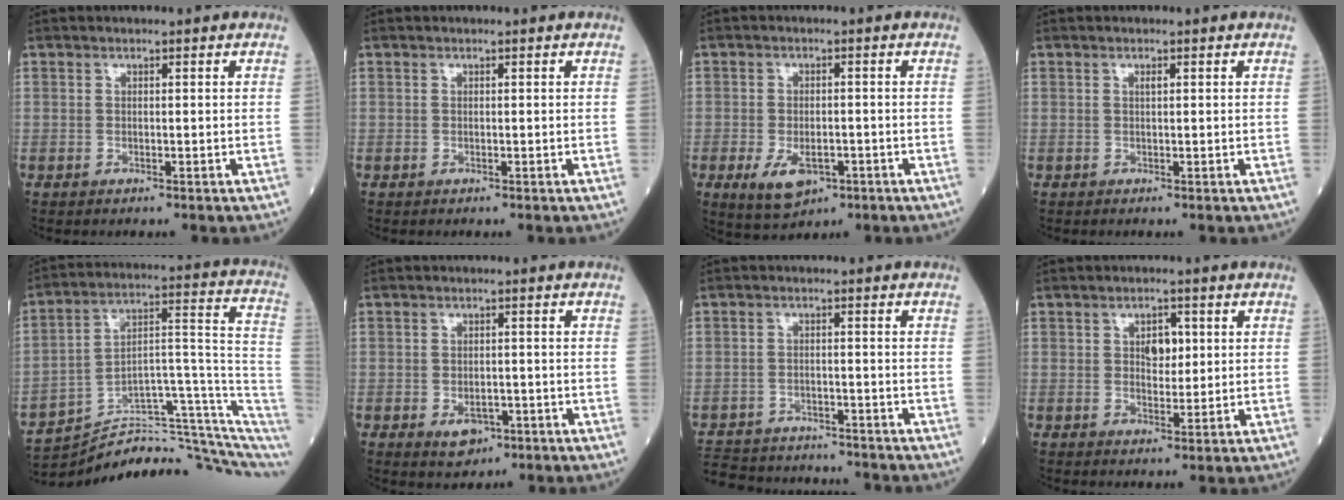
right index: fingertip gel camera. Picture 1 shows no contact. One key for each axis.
{"total": 0.0}
{"total": 6.2, "fx": -2.7, "fy": 3.3, "fz": 4.5, "tx": -0.084, "ty": -0.007, "tz": -0.034}
{"total": 0.6, "fx": 0.3, "fy": 0.1, "fz": 0.5, "tx": -0.013, "ty": -0.001, "tz": 0.005}
{"total": 19.6, "fx": -17.2, "fy": 2.3, "fz": 9.1, "tx": -0.086, "ty": 0.073, "tz": -0.254}
{"total": 3.8, "fx": -1.8, "fy": 2.5, "fz": 2.4, "tx": -0.033, "ty": 0.000, "tz": -0.018}
{"total": 14.3, "fx": -13.0, "fy": 4.4, "fz": 3.8, "tx": -0.088, "ty": 0.007, "tz": -0.182}
{"total": 3.6, "fx": 1.0, "fy": 2.1, "fz": 2.8, "tx": -0.039, "ty": 0.002, "tz": 0.016}